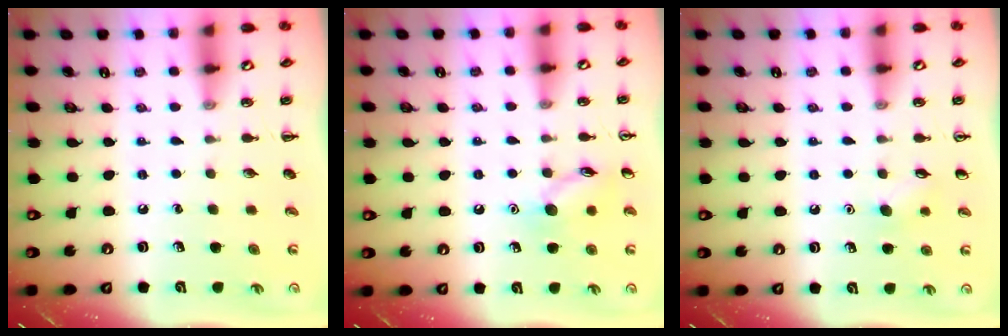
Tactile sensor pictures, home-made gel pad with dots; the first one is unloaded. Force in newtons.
{"total": 8.7, "press": 8.7, "slide": 0.6}
{"total": 6.0, "press": 5.8, "slide": 1.7}